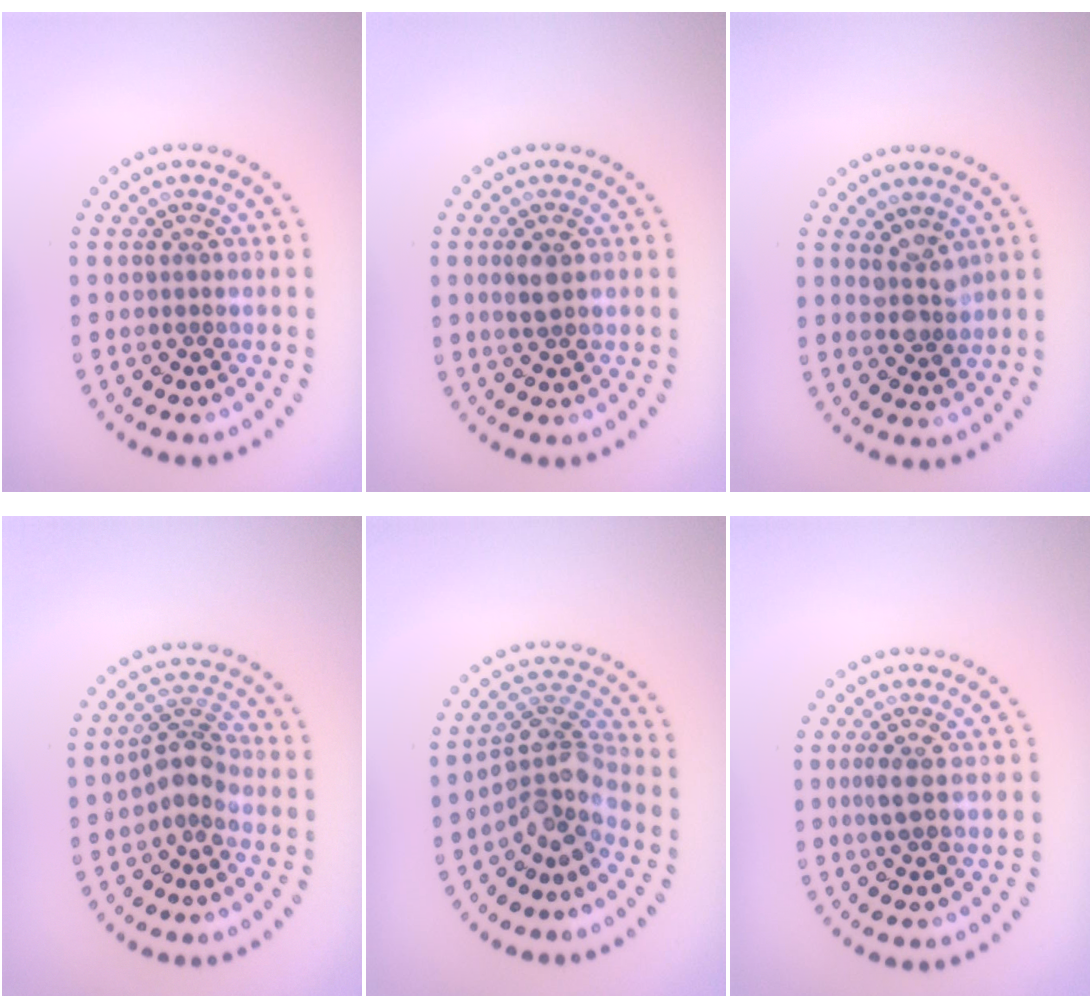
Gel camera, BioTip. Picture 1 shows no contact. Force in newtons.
{"total": 1.9, "press": 1.9, "slide": 0.3}
{"total": 2.4, "press": 2.2, "slide": 1.1}
{"total": 2.7, "press": 2.1, "slide": 1.8}
{"total": 4.4, "press": 3.1, "slide": 3.1}
{"total": 1.6, "press": 1.4, "slide": 0.7}